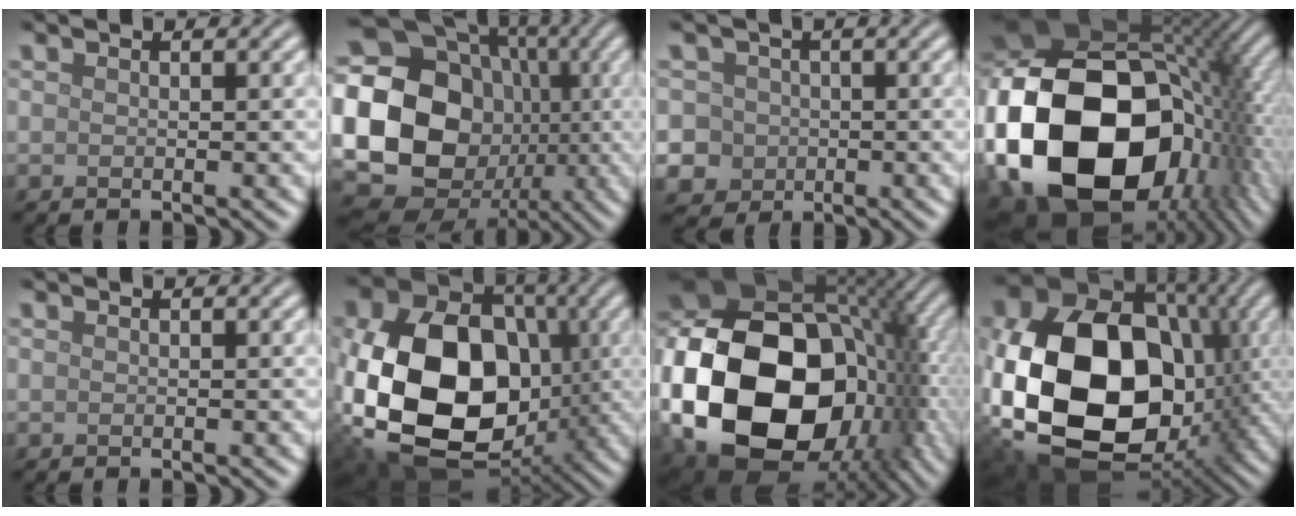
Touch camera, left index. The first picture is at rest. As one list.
[{"total": 24.2, "force": [-2.7, 21.6, 10.7], "torque": [-0.223, -0.006, -0.101]}, {"total": 6.2, "force": [-0.6, 5.9, 1.7], "torque": [-0.028, 0.017, -0.035]}, {"total": 21.7, "force": [-2.9, 15.1, 15.3], "torque": [-0.360, -0.037, -0.028]}, {"total": 0.0}, {"total": 18.5, "force": [-2.1, 13.7, 12.3], "torque": [-0.238, -0.034, -0.020]}, {"total": 20.4, "force": [-3.5, 14.5, 13.8], "torque": [-0.306, -0.029, -0.051]}, {"total": 21.3, "force": [-1.6, 15.6, 14.4], "torque": [-0.325, -0.042, -0.006]}]